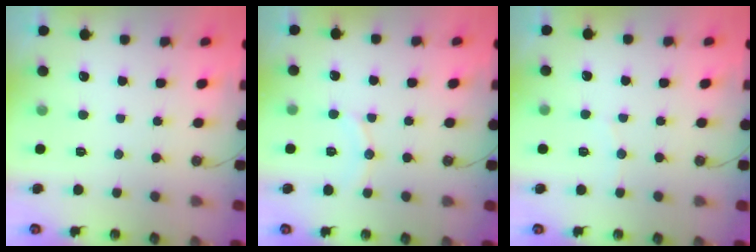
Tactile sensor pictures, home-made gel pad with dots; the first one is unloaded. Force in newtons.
{"total": 6.8, "press": 6.8, "slide": 0.7}
{"total": 3.4, "press": 3.3, "slide": 0.4}